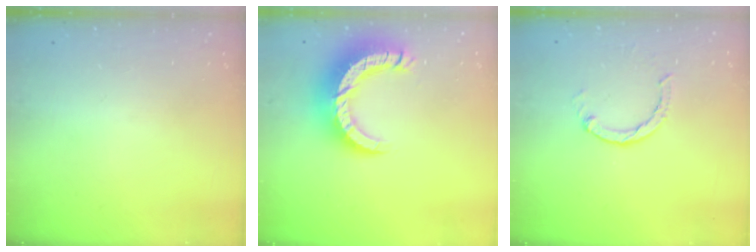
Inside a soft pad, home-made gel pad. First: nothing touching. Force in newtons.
{"total": 12.9, "press": 12.9, "slide": 1.3}
{"total": 2.0, "press": 2.0, "slide": 0.2}